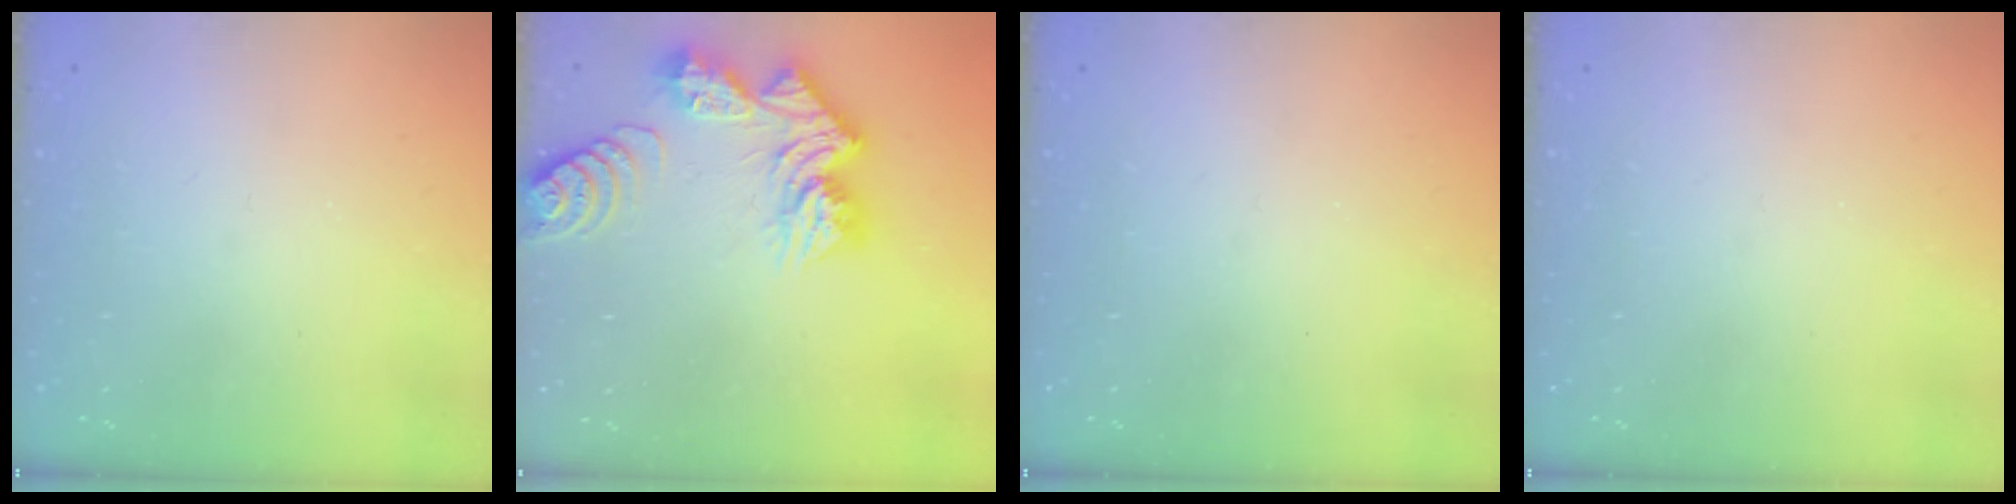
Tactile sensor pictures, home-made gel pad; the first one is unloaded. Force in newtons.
{"total": 14.7, "press": 14.7, "slide": 1.3}
{"total": 0.0}
{"total": 0.0}